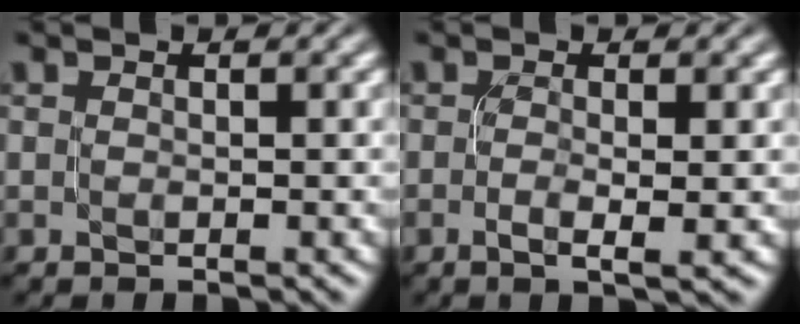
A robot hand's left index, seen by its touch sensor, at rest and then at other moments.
{"total": 2.1, "force": [-0.5, 0.5, 2.0], "torque": [-0.040, -0.005, -0.007]}